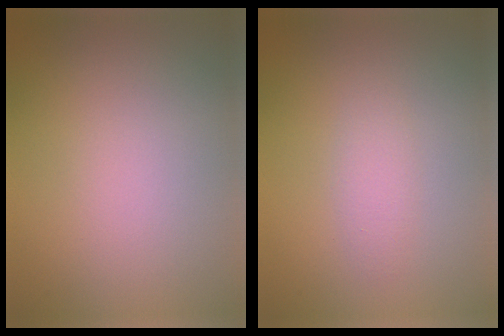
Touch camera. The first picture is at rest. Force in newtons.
{"total": 1.3, "press": 1.3, "slide": 0.0}